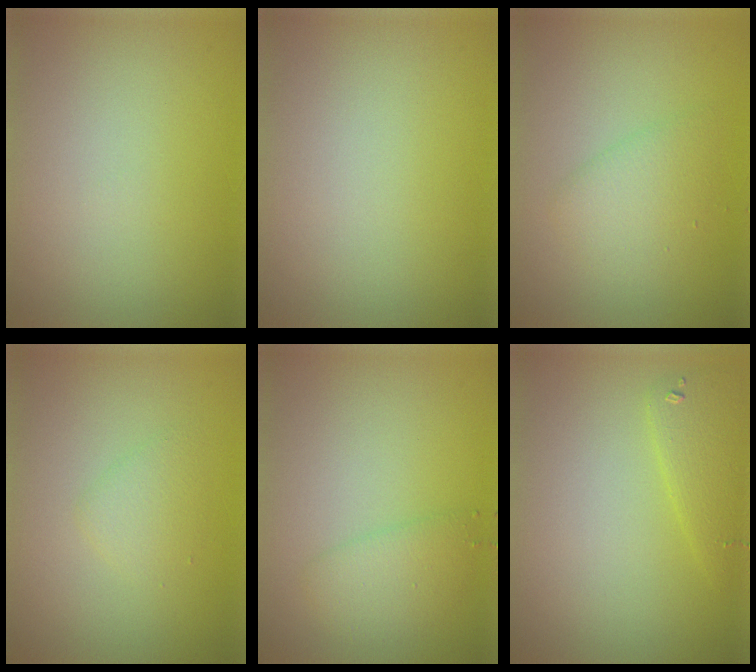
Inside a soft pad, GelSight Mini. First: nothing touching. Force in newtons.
{"total": 0.0}
{"total": 2.4, "press": 2.4, "slide": 0.2}
{"total": 1.5, "press": 1.5, "slide": 0.1}
{"total": 2.1, "press": 2.1, "slide": 0.1}
{"total": 2.1, "press": 2.1, "slide": 0.2}